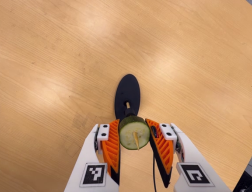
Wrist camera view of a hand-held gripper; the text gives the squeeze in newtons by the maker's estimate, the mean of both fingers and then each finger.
{"total": 11.8, "left": 10.5, "right": 13.2}